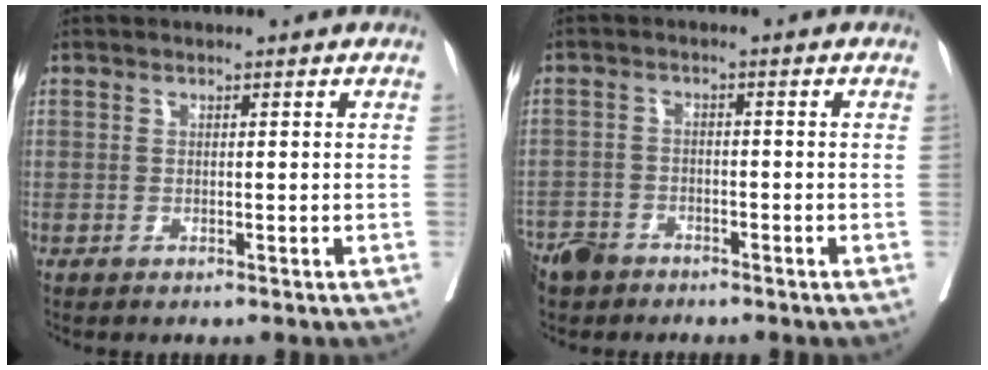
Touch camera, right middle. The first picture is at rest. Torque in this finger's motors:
{"motor_torque": [0.23, -0.78, 0.56, 0.15]}